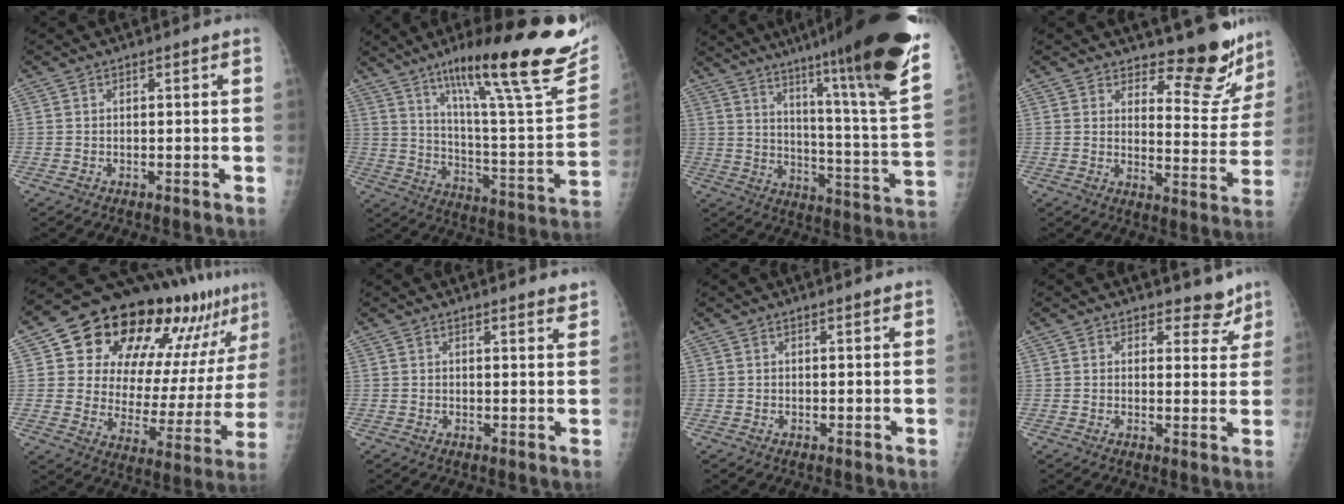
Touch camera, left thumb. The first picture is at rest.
{"total": 28.8, "force": [19.1, 4.0, 21.2], "torque": [-0.299, -0.076, 0.291]}
{"total": 30.2, "force": [21.3, 0.9, 21.4], "torque": [-0.286, -0.124, 0.303]}
{"total": 11.5, "force": [10.5, 3.8, 2.6], "torque": [0.005, -0.105, 0.129]}
{"total": 26.1, "force": [15.8, 12.6, 16.5], "torque": [-0.200, -0.037, 0.228]}
{"total": 3.0, "force": [2.8, 0.5, 0.9], "torque": [-0.006, -0.017, 0.025]}
{"total": 1.2, "force": [1.1, 0.2, 0.5], "torque": [-0.002, -0.002, 0.014]}
{"total": 4.6, "force": [3.9, 2.5, 0.6], "torque": [0.022, -0.031, 0.041]}